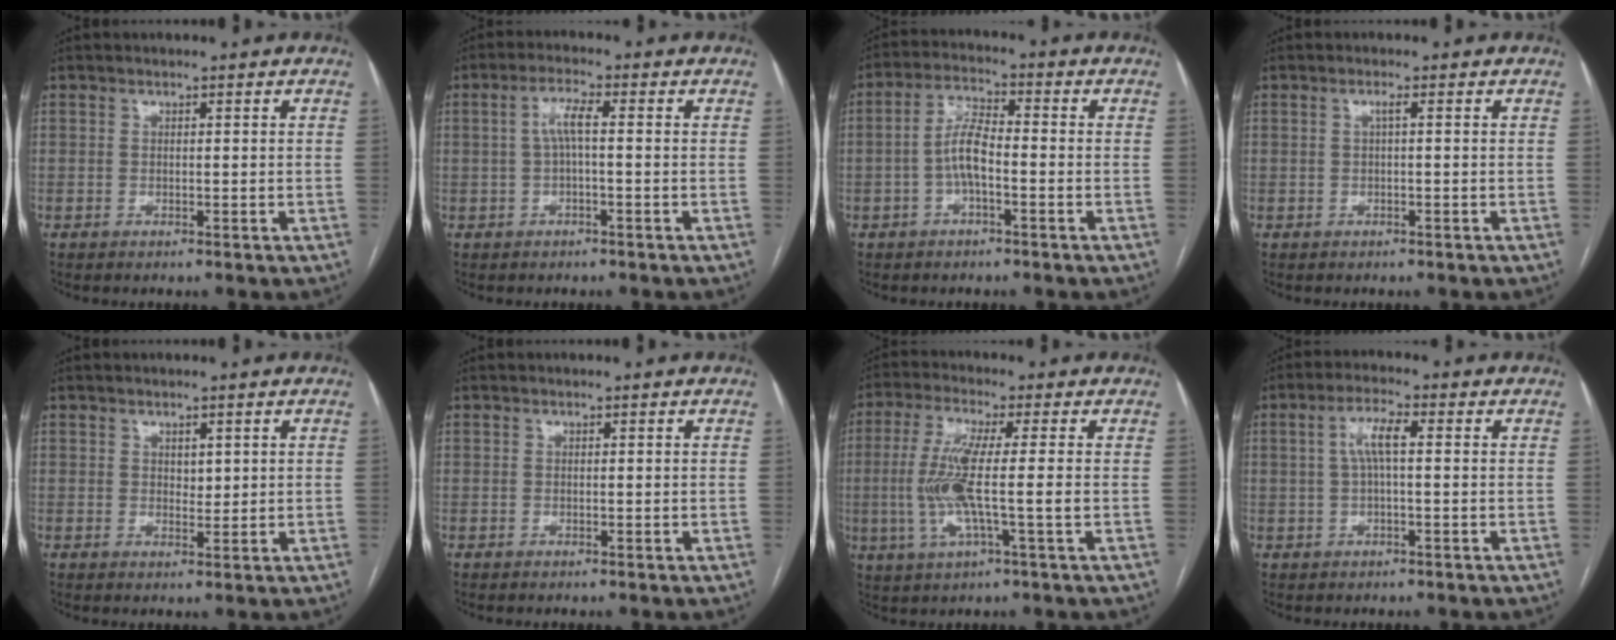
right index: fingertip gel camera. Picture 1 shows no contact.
{"total": 3.7, "force": [0.2, 0.5, 3.7], "torque": [-0.071, 0.014, 0.005]}
{"total": 5.8, "force": [-1.4, 1.7, 5.4], "torque": [-0.111, 0.014, -0.029]}
{"total": 0.9, "force": [0.1, -0.1, 0.9], "torque": [-0.017, 0.003, 0.001]}
{"total": 1.7, "force": [0.7, 1.0, 1.2], "torque": [-0.016, -0.004, 0.013]}
{"total": 0.0}
{"total": 9.3, "force": [-0.7, 0.3, 9.3], "torque": [-0.199, -0.002, -0.018]}
{"total": 4.7, "force": [0.7, 0.8, 4.6], "torque": [-0.089, 0.013, 0.013]}